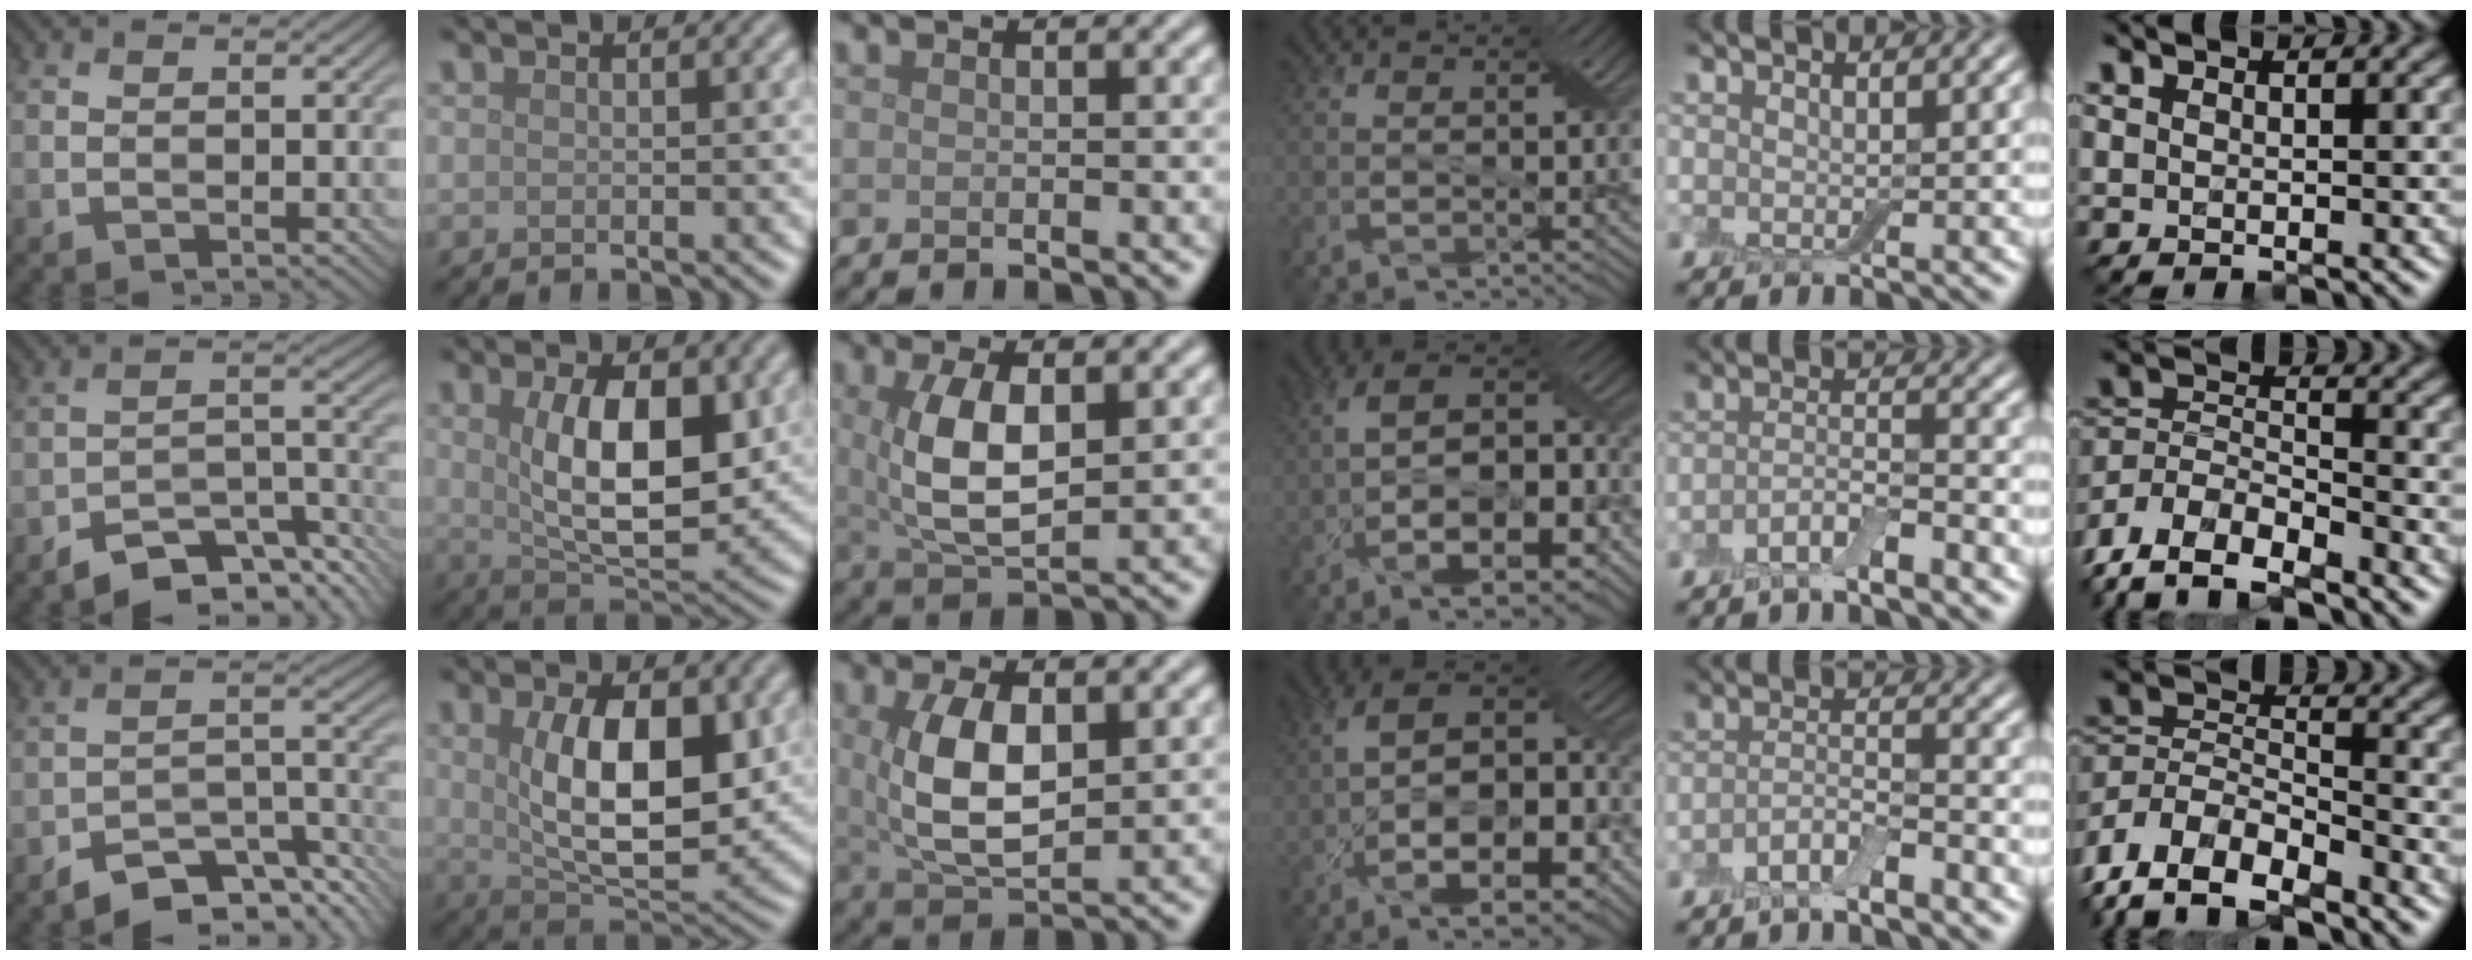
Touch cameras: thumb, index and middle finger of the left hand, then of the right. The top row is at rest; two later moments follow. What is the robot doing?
{"motion": "wrap", "object": "bandage"}